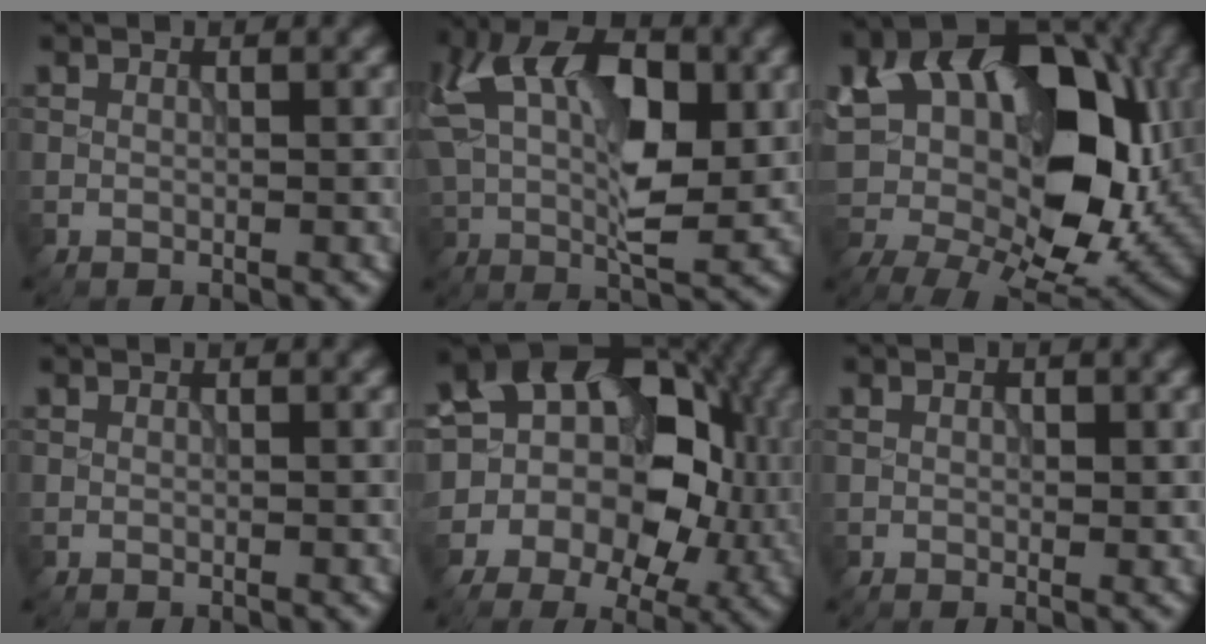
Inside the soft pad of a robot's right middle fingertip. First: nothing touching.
{"total": 11.2, "force": [2.0, 5.8, 9.4], "torque": [-0.173, 0.005, 0.028]}
{"total": 16.4, "force": [2.4, 11.1, 11.9], "torque": [-0.182, 0.002, 0.045]}
{"total": 0.0}
{"total": 15.1, "force": [1.4, 11.8, 9.4], "torque": [-0.142, 0.019, 0.011]}
{"total": 1.1, "force": [0.2, 0.7, 0.9], "torque": [-0.014, 0.000, 0.004]}